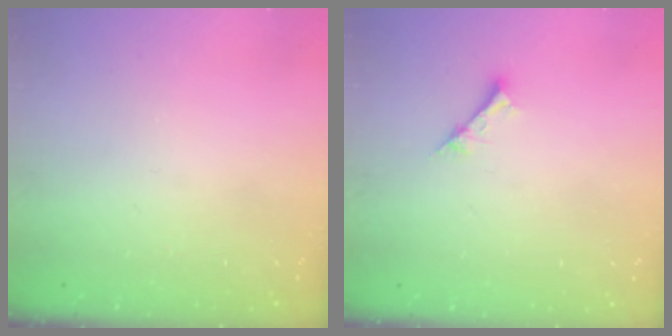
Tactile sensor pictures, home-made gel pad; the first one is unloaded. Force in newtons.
{"total": 1.6, "press": 1.6, "slide": 0.2}